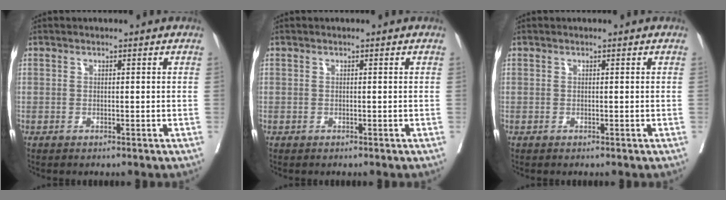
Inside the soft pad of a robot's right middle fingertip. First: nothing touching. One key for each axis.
{"total": 0.0}
{"total": 0.0}